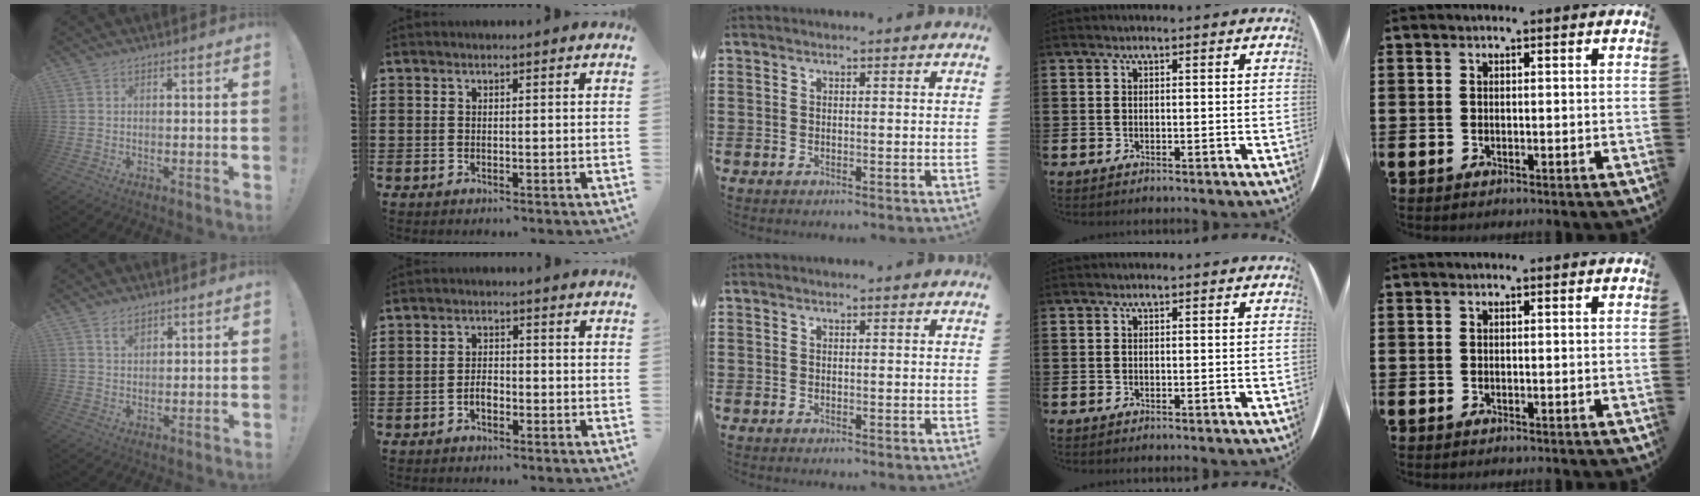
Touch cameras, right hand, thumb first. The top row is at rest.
{"thumb": {"total": 3.1, "force": [2.1, 1.8, 1.4], "torque": [-0.017, -0.009, 0.037]}, "index": {"total": 2.6, "force": [-1.2, 1.4, 1.8], "torque": [-0.037, 0.005, -0.023]}}